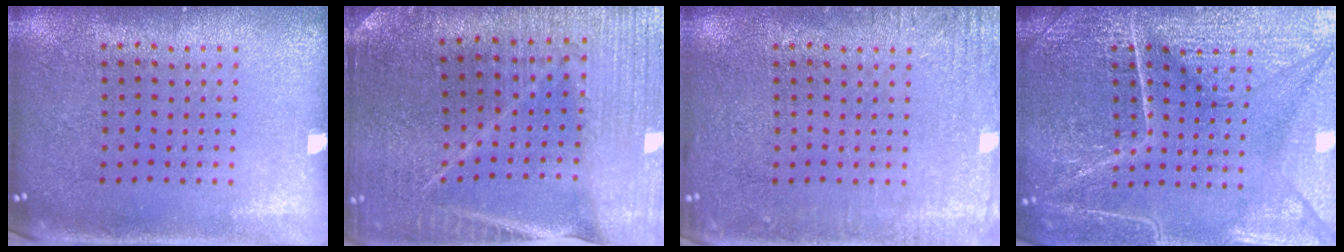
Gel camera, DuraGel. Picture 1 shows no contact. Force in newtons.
{"total": 3.0, "press": 3.0, "slide": 0.2}
{"total": 2.5, "press": 2.5, "slide": 0.3}
{"total": 7.2, "press": 7.1, "slide": 0.9}